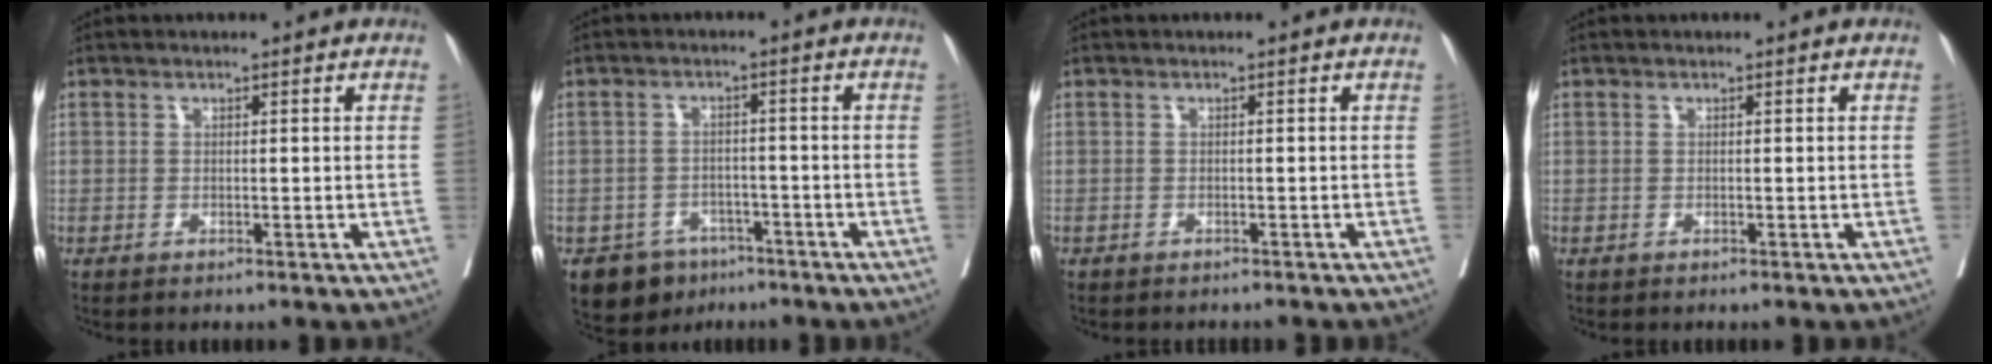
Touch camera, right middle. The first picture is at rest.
{"total": 6.9, "force": [-4.7, 4.7, 1.9], "torque": [-0.027, 0.005, -0.064]}
{"total": 2.9, "force": [-2.7, 1.0, 0.7], "torque": [-0.010, -0.001, -0.033]}
{"total": 0.0}